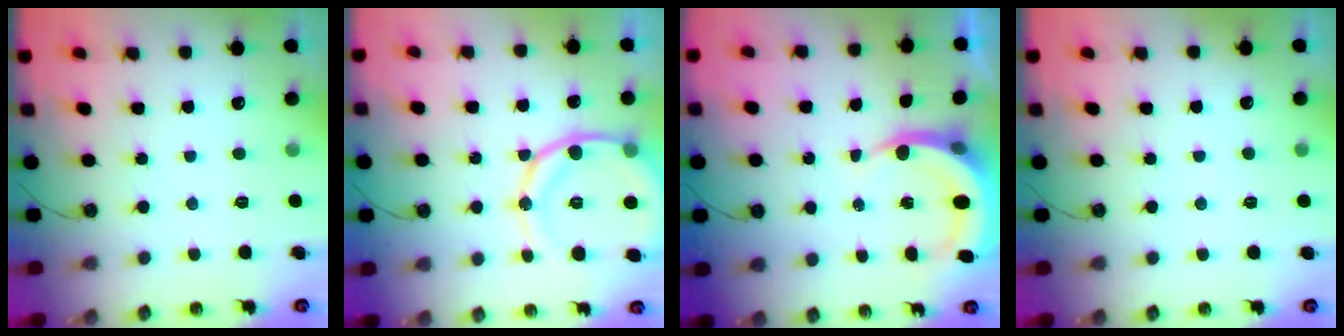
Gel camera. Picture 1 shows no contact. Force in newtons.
{"total": 16.3, "press": 16.1, "slide": 2.5}
{"total": 7.7, "press": 7.5, "slide": 1.8}
{"total": 2.0, "press": 2.0, "slide": 0.2}